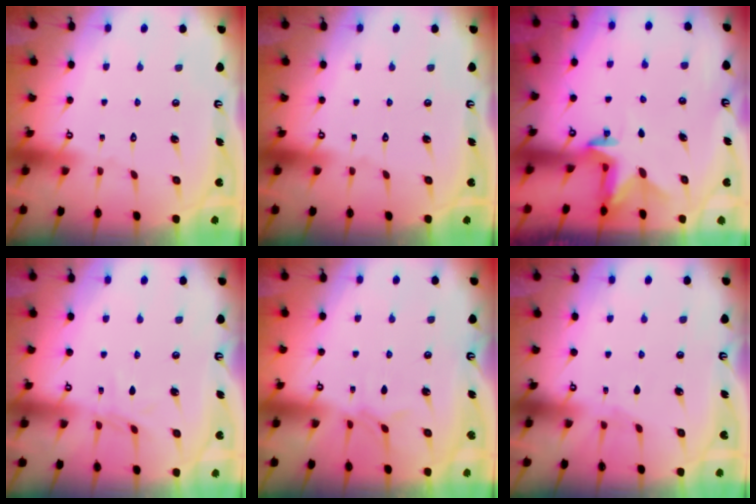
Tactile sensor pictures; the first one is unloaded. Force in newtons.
{"total": 0.0}
{"total": 2.3, "press": 2.3, "slide": 0.4}
{"total": 6.1, "press": 6.1, "slide": 0.6}
{"total": 4.0, "press": 3.9, "slide": 0.6}
{"total": 2.1, "press": 2.1, "slide": 0.3}